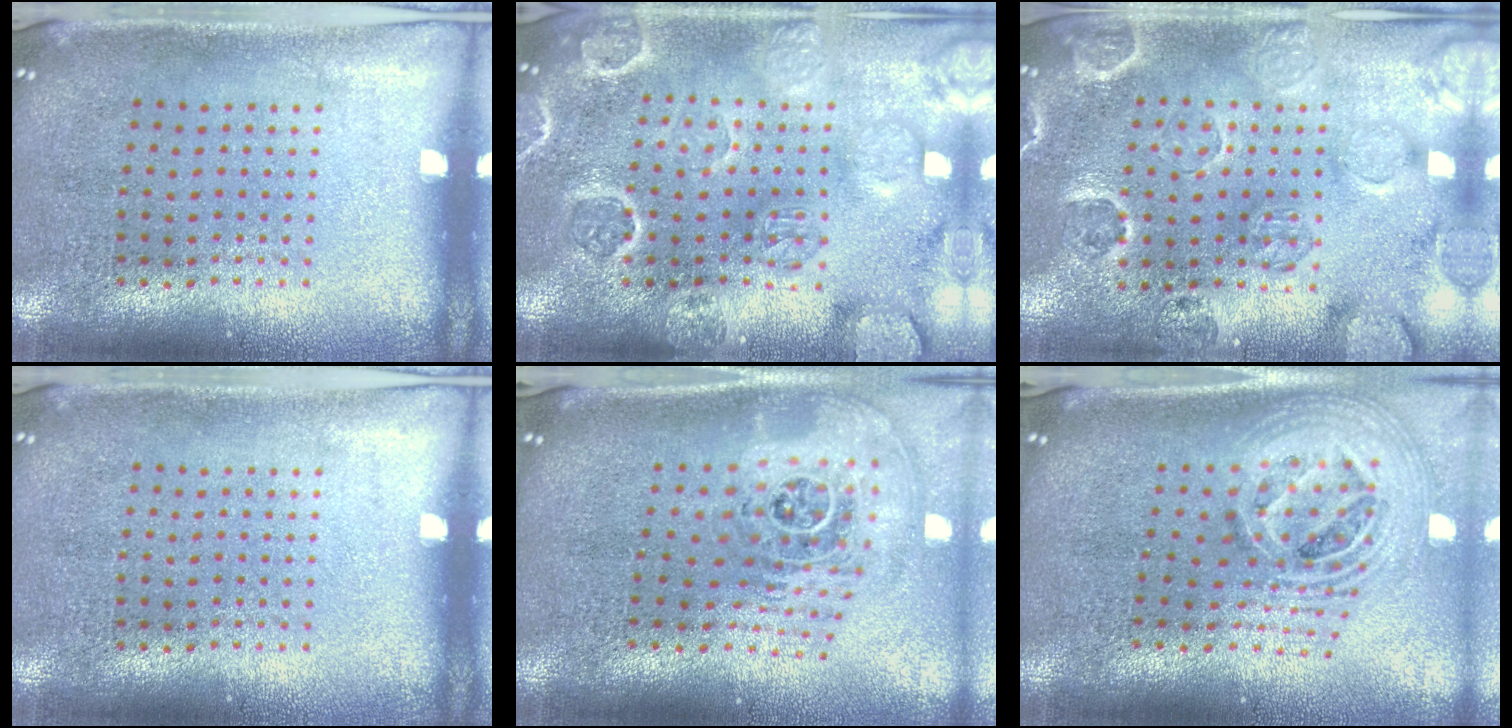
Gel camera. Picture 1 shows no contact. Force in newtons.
{"total": 3.2, "press": 3.0, "slide": 0.9}
{"total": 2.5, "press": 2.3, "slide": 1.0}
{"total": 0.0}
{"total": 2.2, "press": 1.6, "slide": 1.5}
{"total": 2.7, "press": 1.9, "slide": 1.9}